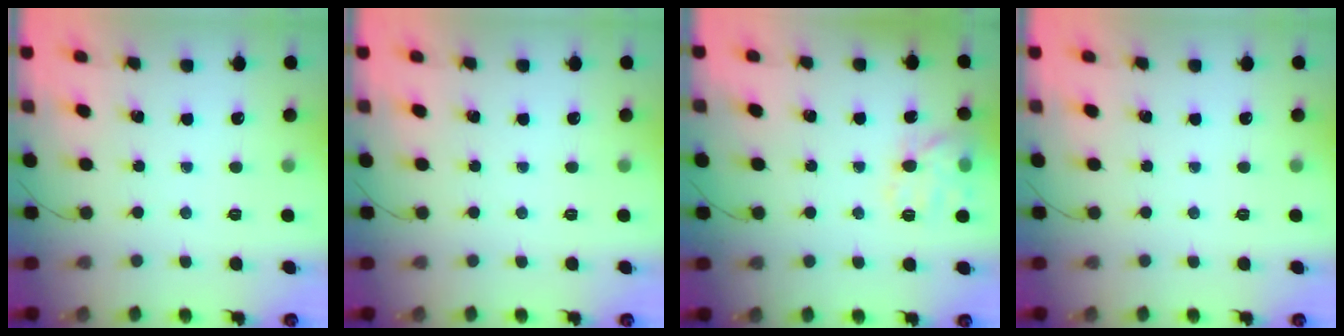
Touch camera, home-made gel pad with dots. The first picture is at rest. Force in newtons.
{"total": 0.0}
{"total": 9.4, "press": 9.4, "slide": 0.4}
{"total": 0.0}